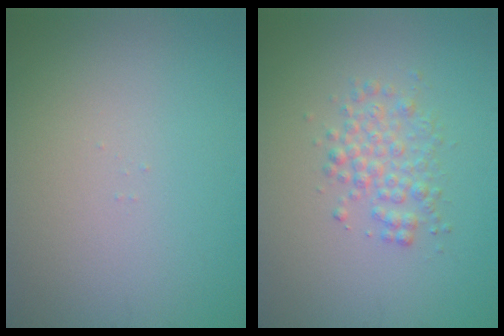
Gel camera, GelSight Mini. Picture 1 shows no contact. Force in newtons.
{"total": 2.6, "press": 2.6, "slide": 0.0}